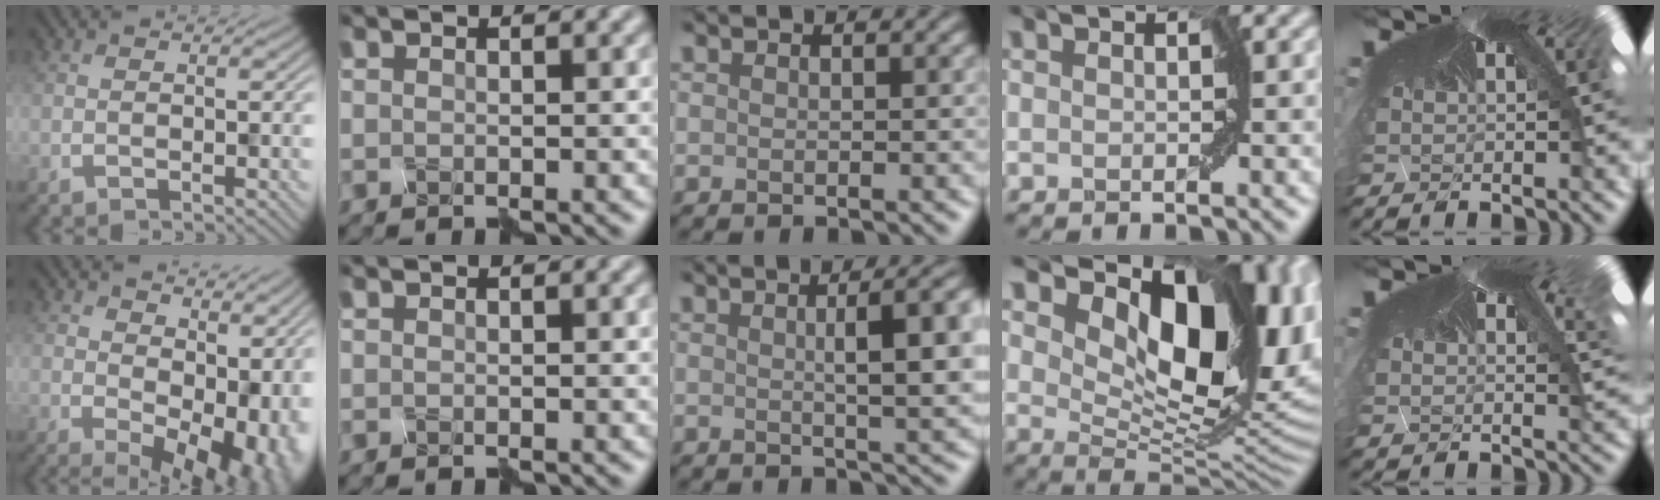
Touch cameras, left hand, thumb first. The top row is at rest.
{"thumb": {"total": 13.7, "force": [0.2, 8.5, 10.7], "torque": [-0.128, -0.042, 0.045]}, "middle": {"total": 6.4, "force": [0.8, 1.2, 6.2], "torque": [-0.062, 0.012, 0.013]}, "ring": {"total": 15.0, "force": [5.0, 7.9, 11.7], "torque": [-0.159, -0.011, 0.091]}, "little": {"total": 2.9, "force": [2.2, 1.5, 1.3], "torque": [-0.029, 0.012, 0.035]}}